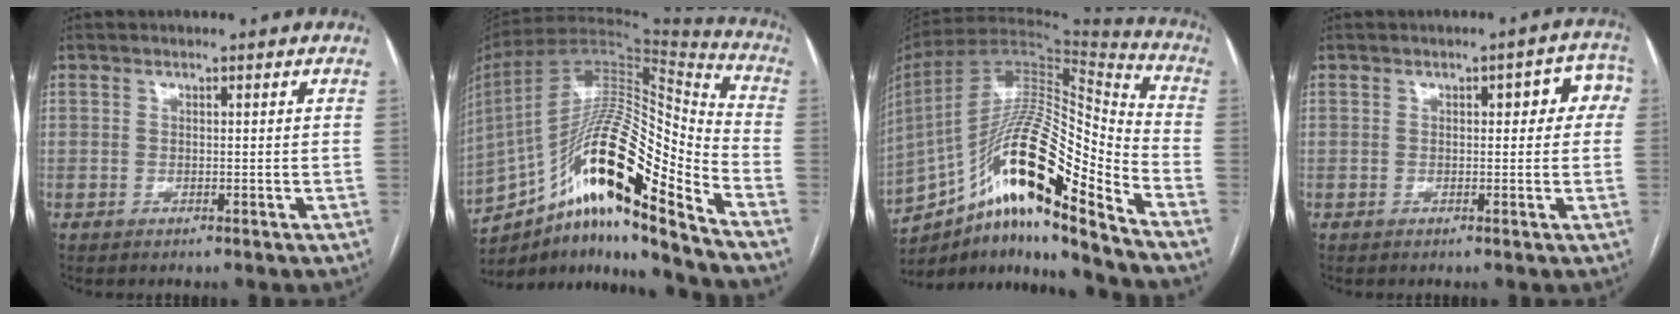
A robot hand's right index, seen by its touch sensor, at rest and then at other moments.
{"total": 23.9, "force": [-14.3, 3.3, 18.9], "torque": [-0.331, 0.015, -0.249]}
{"total": 22.8, "force": [-14.0, 2.8, 17.8], "torque": [-0.312, 0.014, -0.243]}
{"total": 4.7, "force": [0.8, 1.6, 4.3], "torque": [-0.040, 0.019, 0.004]}